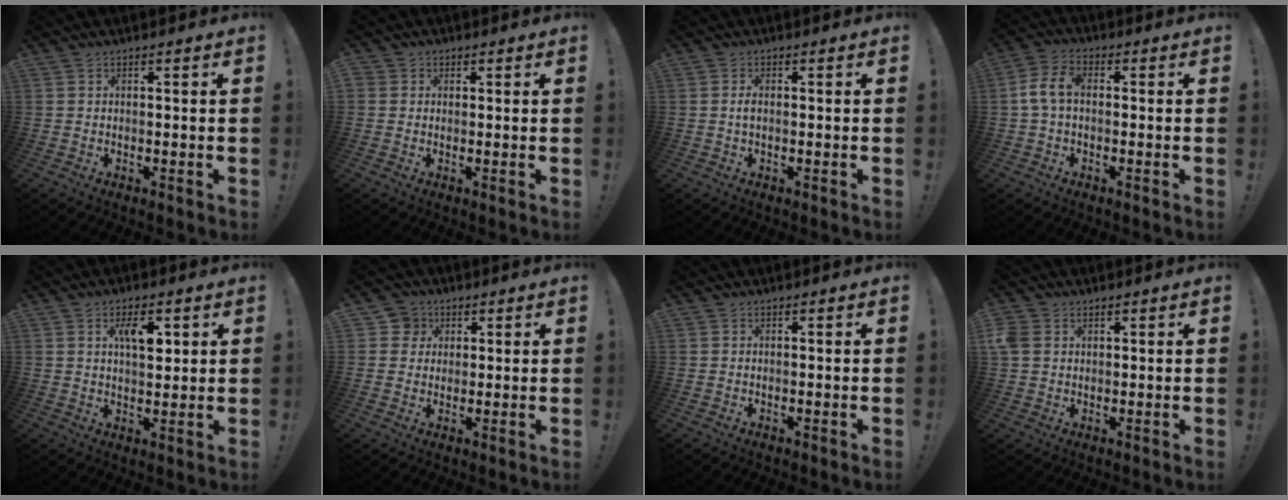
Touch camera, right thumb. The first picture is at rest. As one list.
[{"total": 1.7, "force": [0.3, 1.6, 0.5], "torque": [-0.017, 0.005, 0.007]}, {"total": 1.6, "force": [-0.1, 0.5, 1.6], "torque": [-0.030, 0.004, -0.003]}, {"total": 7.1, "force": [-0.1, 4.2, 5.6], "torque": [-0.121, 0.011, 0.001]}, {"total": 7.5, "force": [2.8, 3.4, 6.1], "torque": [-0.089, -0.008, 0.043]}, {"total": 5.3, "force": [1.9, 4.8, 0.8], "torque": [-0.015, -0.007, 0.037]}, {"total": 0.0}, {"total": 4.5, "force": [1.8, 3.4, 2.3], "torque": [-0.049, -0.001, 0.037]}]